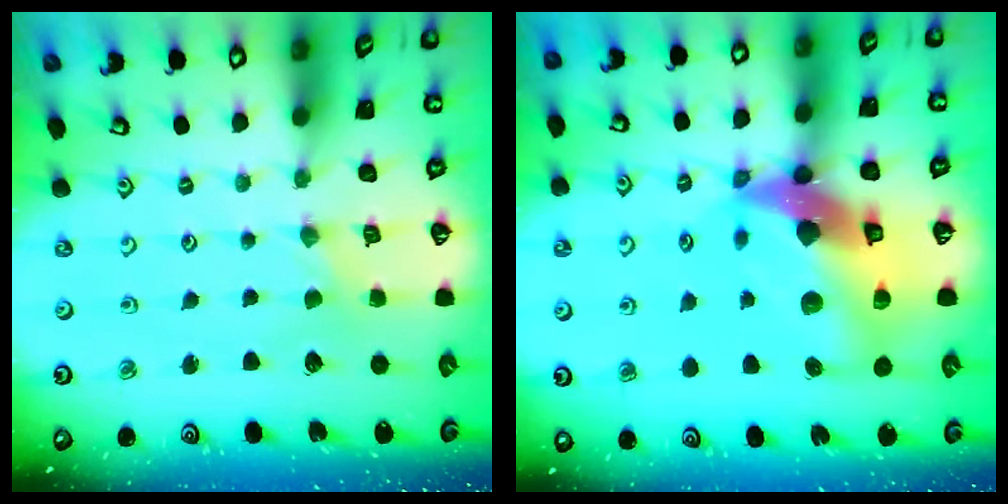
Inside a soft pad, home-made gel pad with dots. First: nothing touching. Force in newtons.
{"total": 19.8, "press": 19.6, "slide": 2.8}